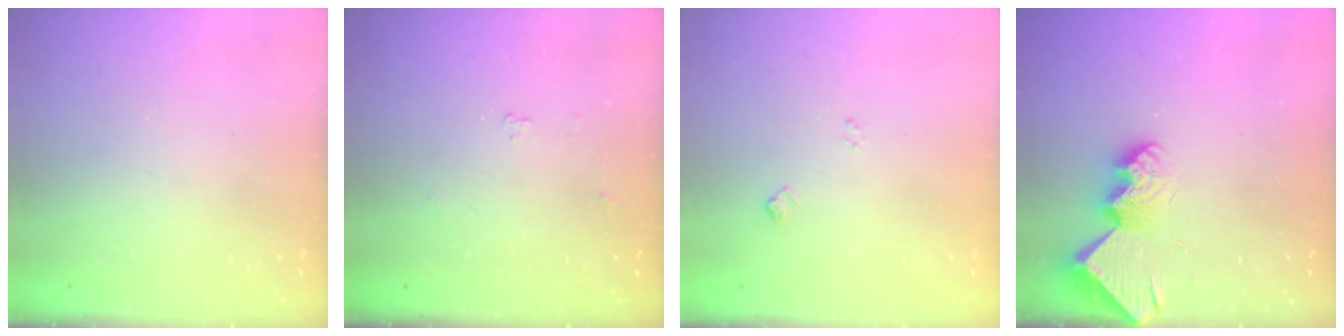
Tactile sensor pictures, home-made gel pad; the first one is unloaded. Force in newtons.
{"total": 3.2, "press": 3.2, "slide": 0.5}
{"total": 5.1, "press": 5.0, "slide": 0.8}
{"total": 9.1, "press": 9.0, "slide": 0.9}